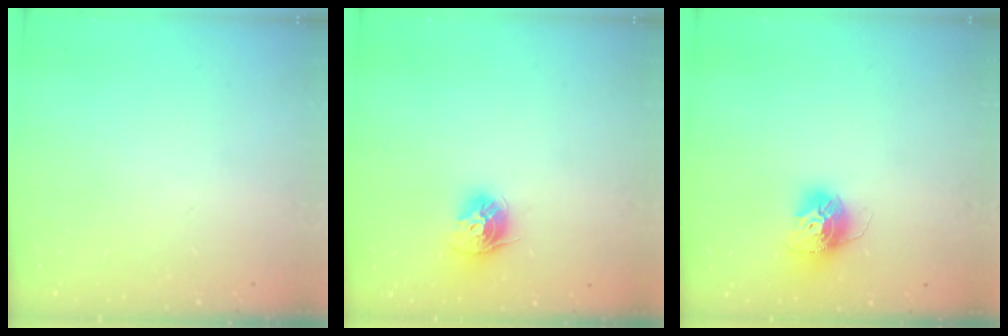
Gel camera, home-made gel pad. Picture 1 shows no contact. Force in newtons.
{"total": 10.6, "press": 10.6, "slide": 1.0}
{"total": 13.5, "press": 13.4, "slide": 1.2}